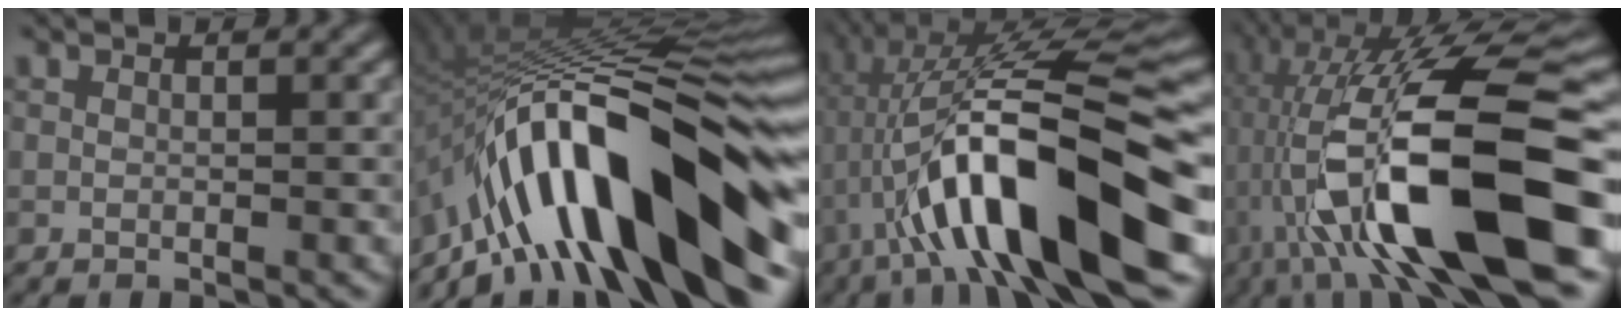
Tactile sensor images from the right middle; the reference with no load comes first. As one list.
[{"total": 15.9, "force": [-7.4, 4.6, 13.3], "torque": [-0.227, 0.042, -0.117]}, {"total": 14.1, "force": [-4.4, 2.8, 13.1], "torque": [-0.232, 0.042, -0.051]}, {"total": 14.9, "force": [-3.5, 3.6, 14.0], "torque": [-0.261, 0.036, -0.043]}]